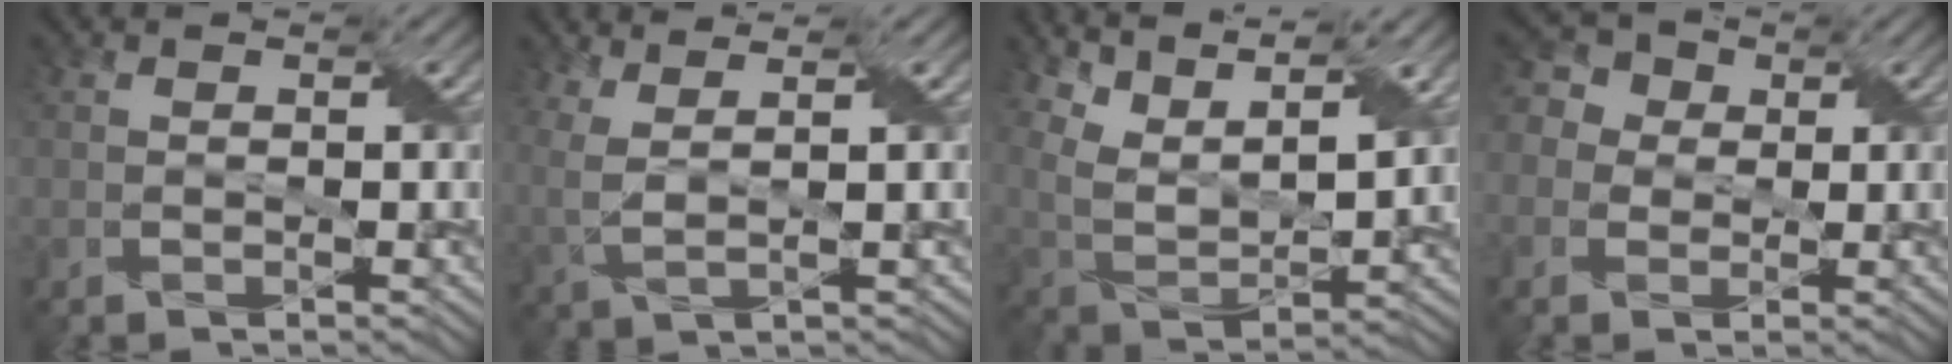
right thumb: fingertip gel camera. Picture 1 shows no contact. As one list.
[{"total": 3.8, "force": [2.3, 0.8, 3.0], "torque": [-0.074, 0.006, 0.041]}, {"total": 11.6, "force": [8.9, 3.1, 6.8], "torque": [-0.168, -0.002, 0.140]}, {"total": 4.4, "force": [0.5, 4.0, 1.7], "torque": [-0.056, 0.015, -0.002]}]